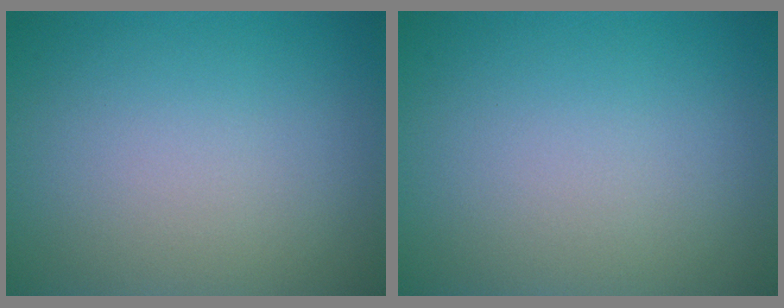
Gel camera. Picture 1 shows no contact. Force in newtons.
{"total": 0.0}